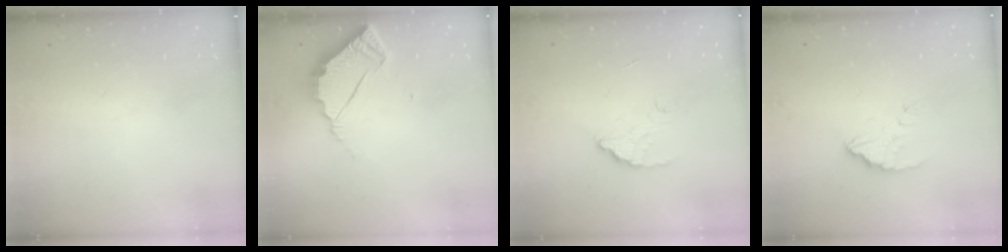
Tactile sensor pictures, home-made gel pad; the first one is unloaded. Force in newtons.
{"total": 4.5, "press": 4.5, "slide": 0.2}
{"total": 3.2, "press": 3.2, "slide": 0.2}
{"total": 3.1, "press": 3.0, "slide": 0.2}